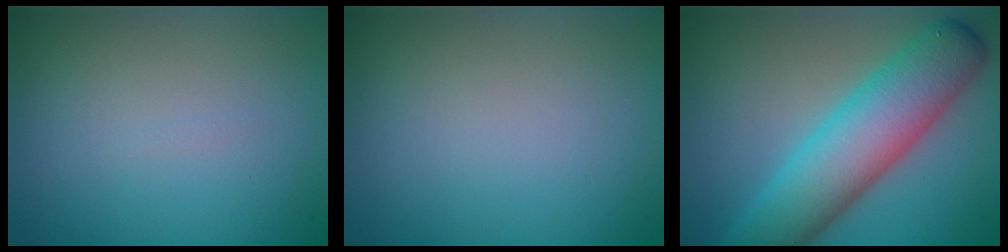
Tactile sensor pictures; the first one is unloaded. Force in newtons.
{"total": 0.0}
{"total": 7.7, "press": 7.7, "slide": 0.3}